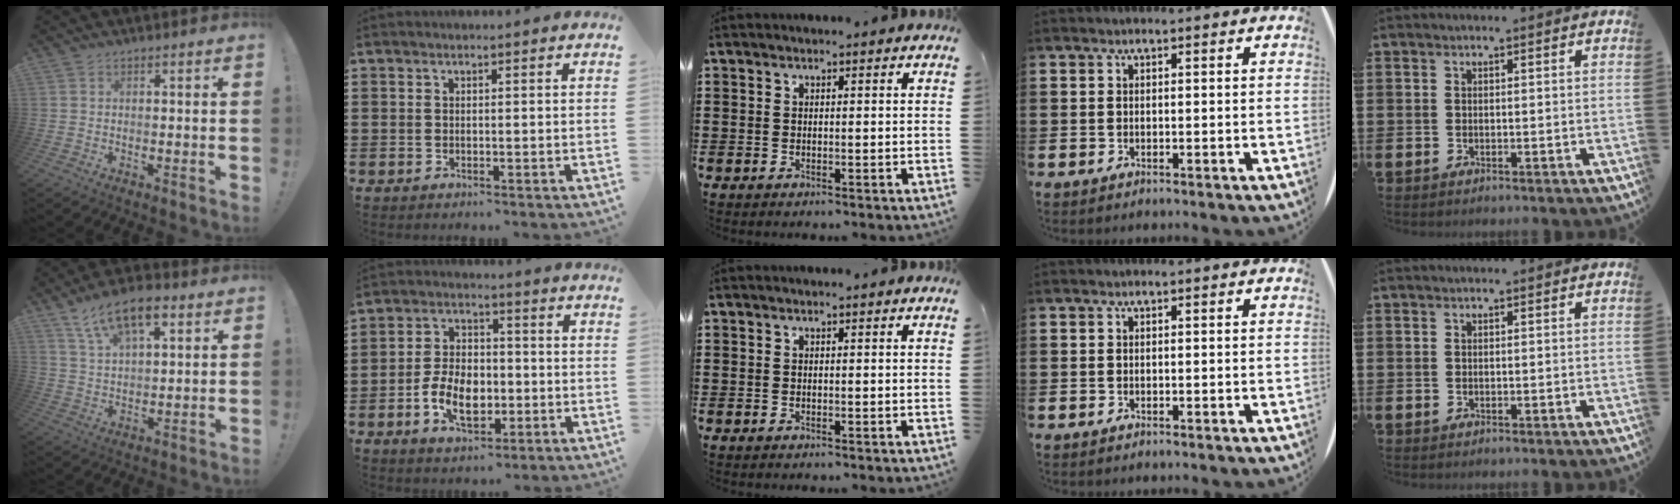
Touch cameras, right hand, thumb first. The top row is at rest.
{"thumb": {"total": 12.5, "force": [7.0, 5.7, 8.6], "torque": [-0.149, -0.016, 0.127]}, "index": {"total": 8.2, "force": [-2.4, 5.1, 6.0], "torque": [-0.127, 0.005, -0.050]}}